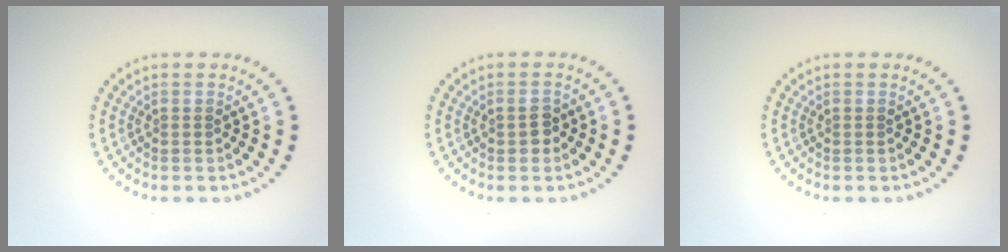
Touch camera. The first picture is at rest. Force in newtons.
{"total": 1.4, "press": 1.4, "slide": 0.1}
{"total": 0.0}